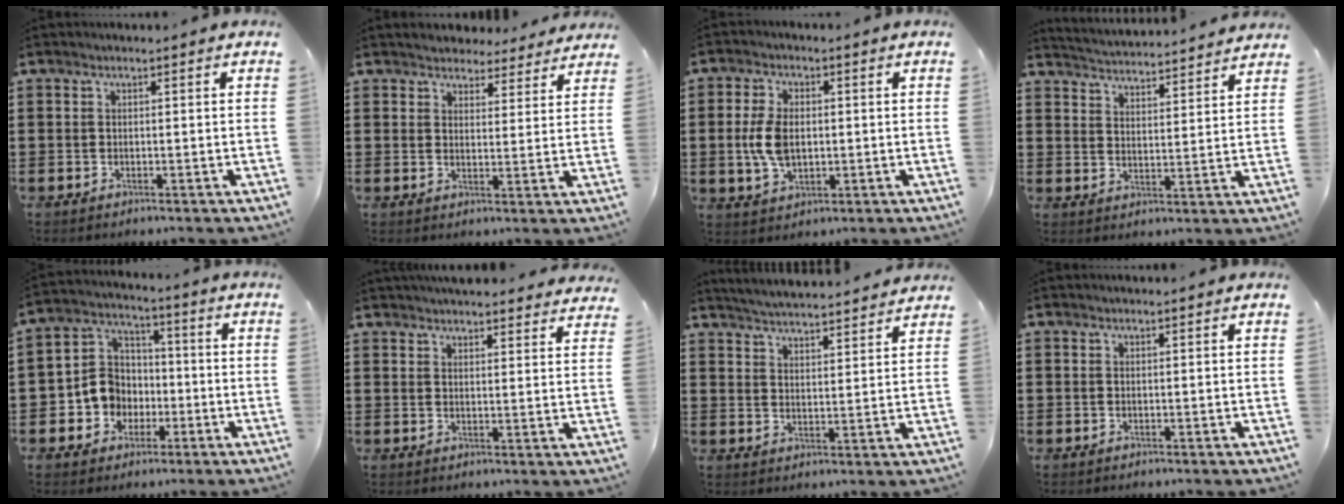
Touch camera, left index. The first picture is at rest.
{"total": 3.8, "force": [3.7, 0.6, -0.2], "torque": [-0.005, -0.017, 0.067]}
{"total": 6.5, "force": [0.1, 3.8, 5.2], "torque": [-0.130, 0.003, -0.005]}
{"total": 3.5, "force": [3.5, -0.5, -0.3], "torque": [-0.015, -0.031, 0.056]}
{"total": 7.6, "force": [-1.7, 7.1, 2.3], "torque": [-0.084, 0.011, -0.034]}
{"total": 4.1, "force": [4.0, 0.2, 0.5], "torque": [-0.013, -0.019, 0.073]}
{"total": 4.3, "force": [4.3, -0.6, 0.3], "torque": [-0.025, -0.029, 0.073]}
{"total": 0.0}